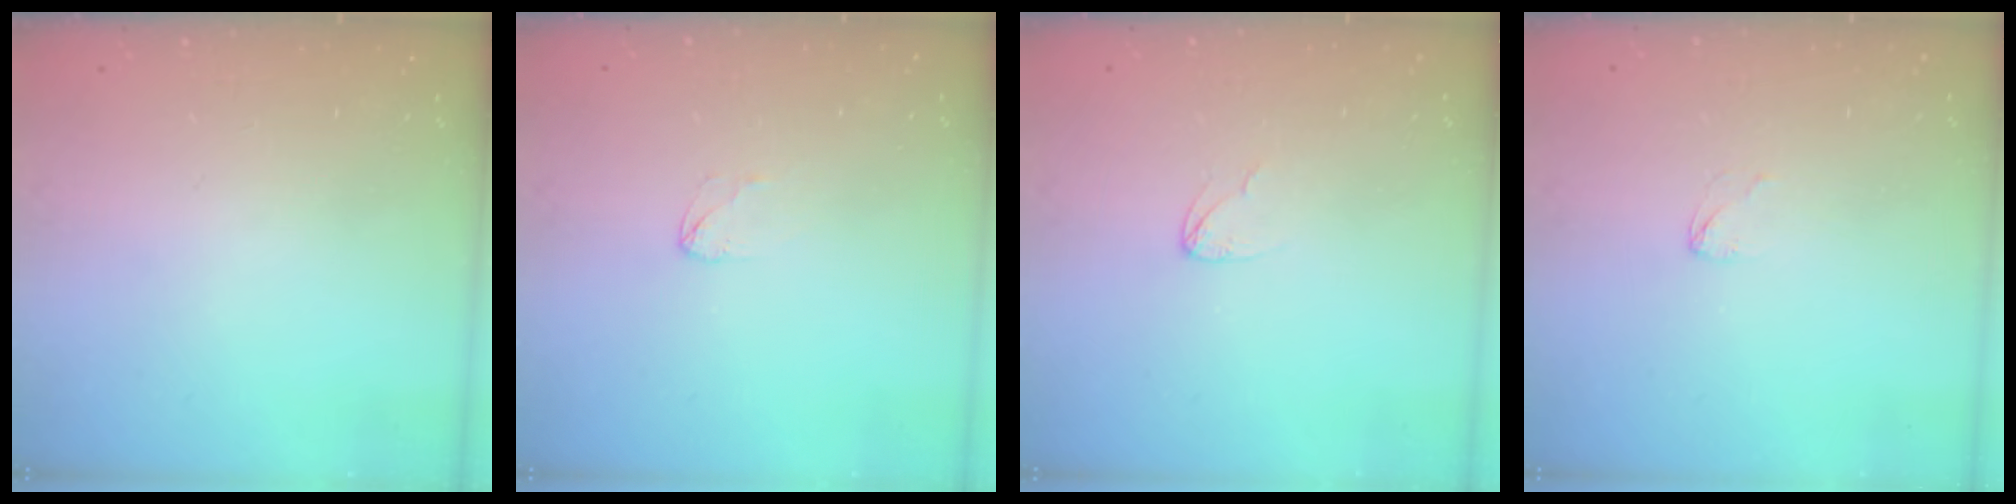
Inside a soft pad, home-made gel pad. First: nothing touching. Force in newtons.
{"total": 2.5, "press": 2.5, "slide": 0.1}
{"total": 2.3, "press": 2.3, "slide": 0.1}
{"total": 2.7, "press": 2.7, "slide": 0.2}